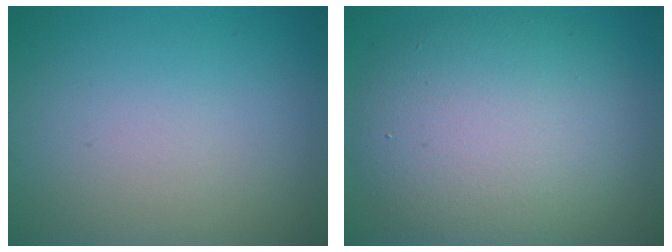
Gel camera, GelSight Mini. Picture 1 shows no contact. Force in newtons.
{"total": 9.7, "press": 9.7, "slide": 0.7}